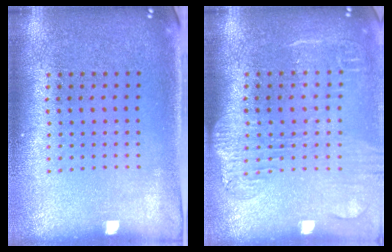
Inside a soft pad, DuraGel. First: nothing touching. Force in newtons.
{"total": 1.9, "press": 1.6, "slide": 1.0}